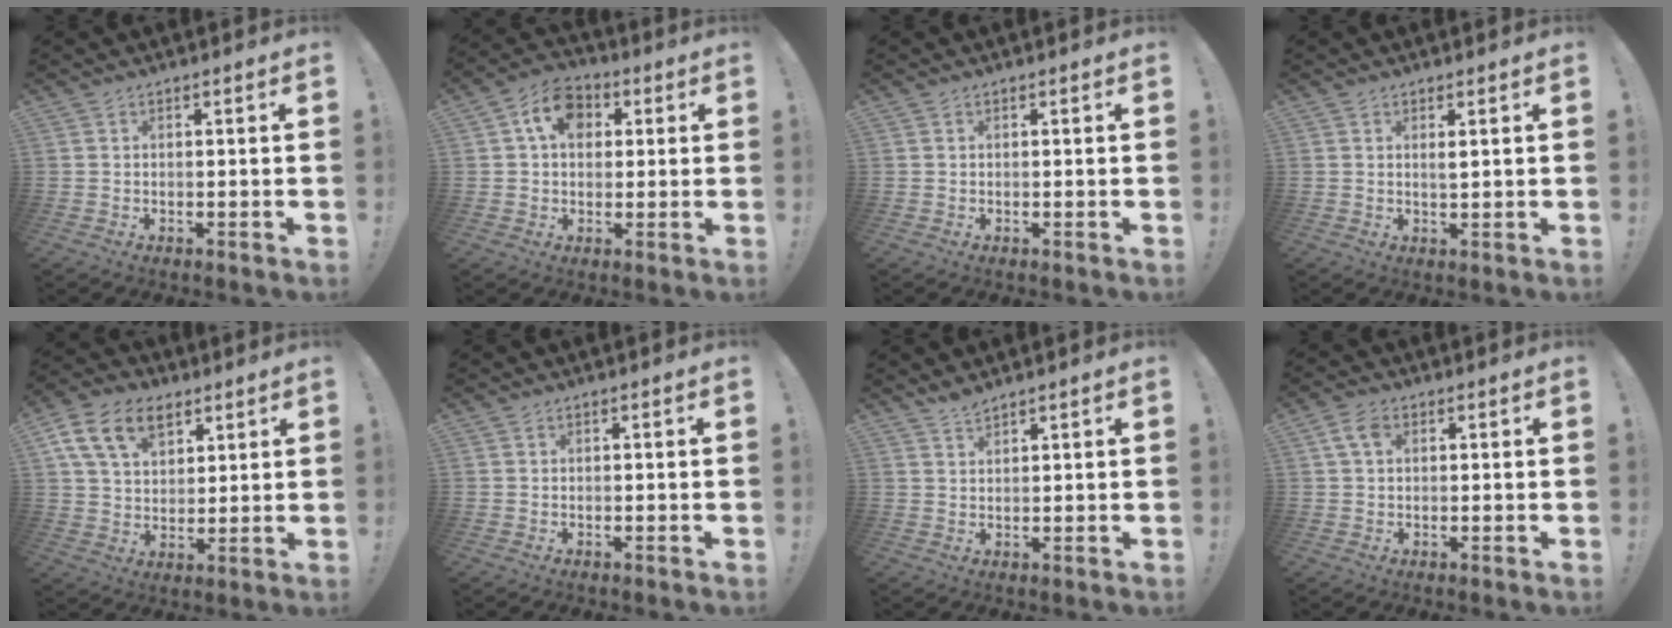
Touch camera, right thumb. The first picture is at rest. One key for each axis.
{"total": 10.5, "fx": 3.7, "fy": 7.6, "fz": 6.2, "tx": -0.096, "ty": 0.000, "tz": 0.068}
{"total": 0.0}
{"total": 1.6, "fx": 0.6, "fy": 0.2, "fz": 1.5, "tx": -0.021, "ty": -0.005, "tz": 0.007}
{"total": 15.1, "fx": 7.5, "fy": 9.8, "fz": 8.6, "tx": -0.138, "ty": -0.022, "tz": 0.142}
{"total": 0.0}
{"total": 2.4, "fx": 2.2, "fy": 0.5, "fz": 0.7, "tx": -0.013, "ty": -0.014, "tz": 0.041}
{"total": 5.0, "fx": 1.6, "fy": 3.1, "fz": 3.6, "tx": -0.067, "ty": 0.009, "tz": 0.033}